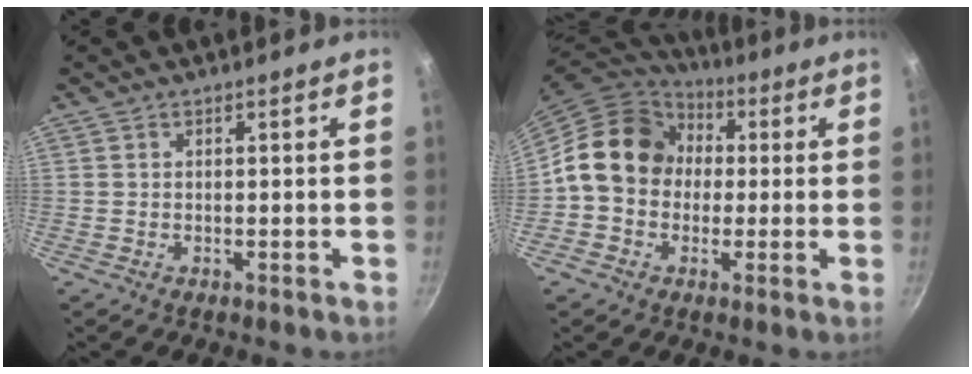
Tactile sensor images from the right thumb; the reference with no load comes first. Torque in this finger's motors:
{"motor_torque": [1.68, 2.39, 1.21, -0.95, 0.16]}